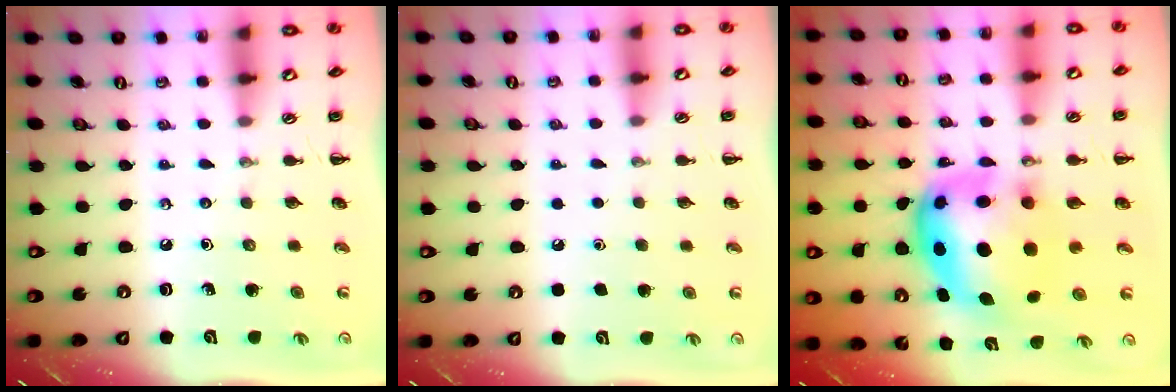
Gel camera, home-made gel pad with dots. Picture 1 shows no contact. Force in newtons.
{"total": 1.6, "press": 1.6, "slide": 0.1}
{"total": 10.2, "press": 9.8, "slide": 2.8}